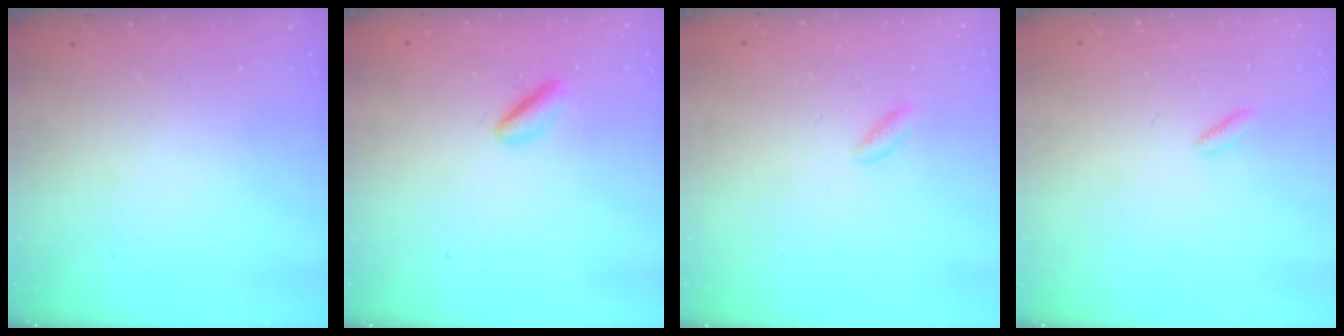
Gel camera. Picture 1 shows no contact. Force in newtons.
{"total": 3.3, "press": 3.2, "slide": 0.8}
{"total": 1.4, "press": 1.1, "slide": 0.8}
{"total": 1.8, "press": 1.7, "slide": 0.7}